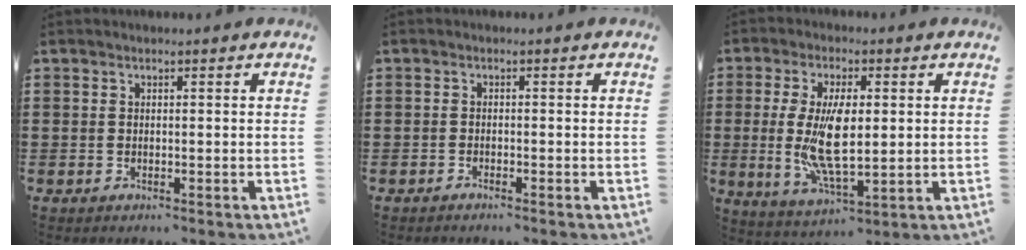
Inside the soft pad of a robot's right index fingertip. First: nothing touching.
{"total": 0.6, "force": [-0.6, 0.0, 0.0], "torque": [-0.002, 0.001, -0.013]}
{"total": 10.7, "force": [0.4, 4.2, 9.8], "torque": [-0.206, -0.013, 0.002]}